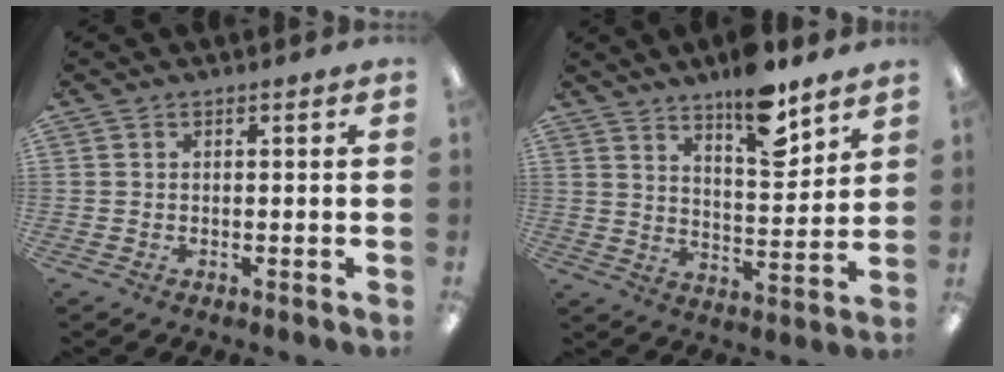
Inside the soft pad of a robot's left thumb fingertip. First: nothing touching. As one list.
[{"total": 13.2, "force": [10.1, 4.1, 7.4], "torque": [-0.099, -0.067, 0.172]}]